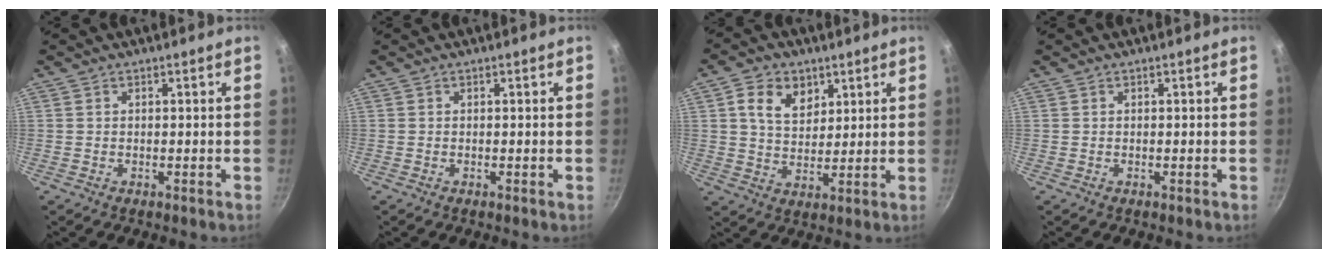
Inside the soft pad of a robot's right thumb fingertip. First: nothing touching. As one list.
[{"total": 0.0}, {"total": 8.6, "force": [3.5, 6.1, 4.8], "torque": [-0.058, -0.013, 0.060]}, {"total": 0.0}]